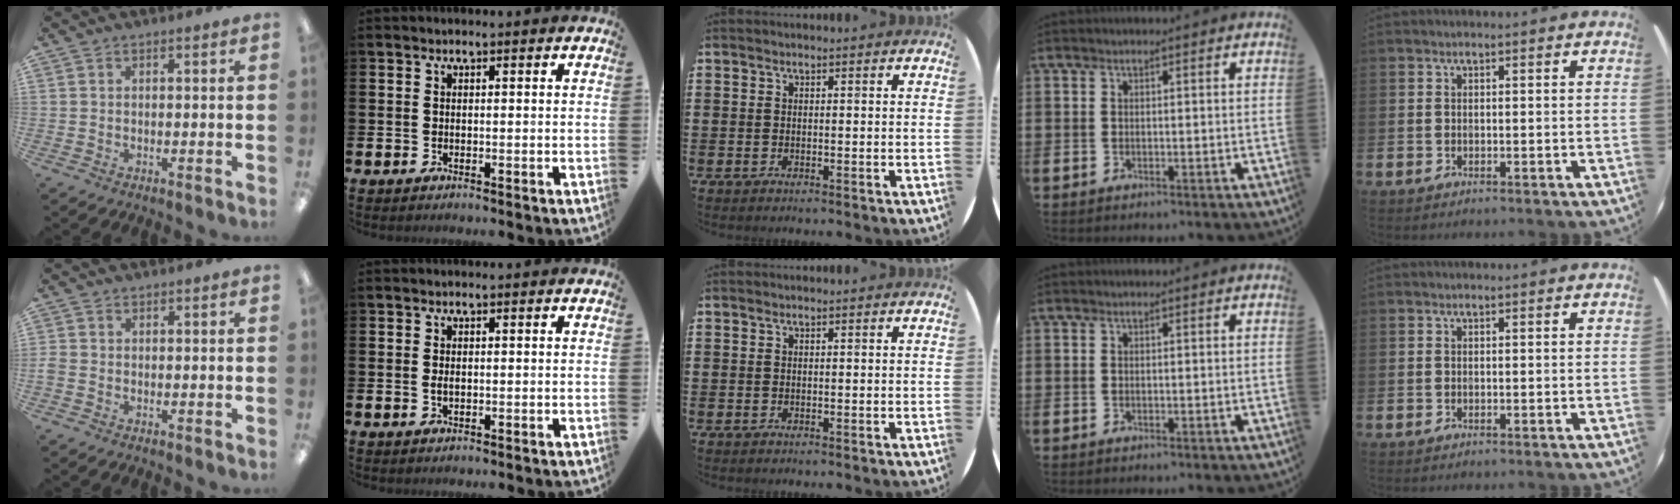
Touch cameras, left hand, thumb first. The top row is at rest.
{"thumb": {"total": 0.9, "force": [-0.3, 0.8, 0.4], "torque": [-0.006, 0.003, -0.005]}, "index": {"total": 0.8, "force": [0.0, 0.4, 0.7], "torque": [-0.014, 0.004, -0.002]}}